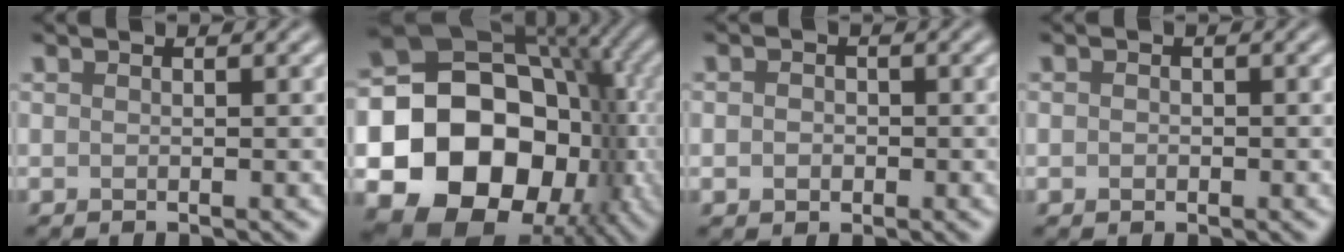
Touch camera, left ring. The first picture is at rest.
{"total": 18.0, "force": [-4.5, 14.4, 9.8], "torque": [-0.143, -0.007, -0.093]}
{"total": 1.8, "force": [-0.1, 1.5, 0.9], "torque": [0.000, 0.005, -0.011]}
{"total": 0.8, "force": [-0.1, 0.7, 0.4], "torque": [-0.002, -0.002, -0.004]}